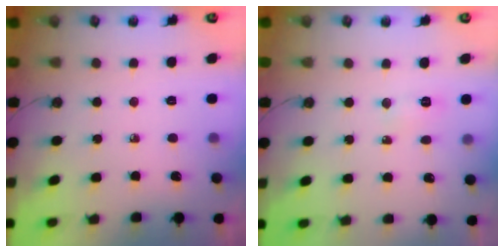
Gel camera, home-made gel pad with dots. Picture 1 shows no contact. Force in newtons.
{"total": 4.0, "press": 4.0, "slide": 0.4}